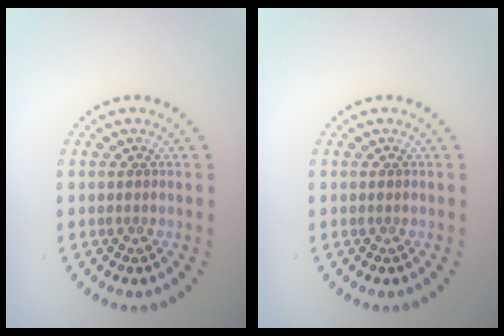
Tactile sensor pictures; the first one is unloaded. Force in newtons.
{"total": 0.0}